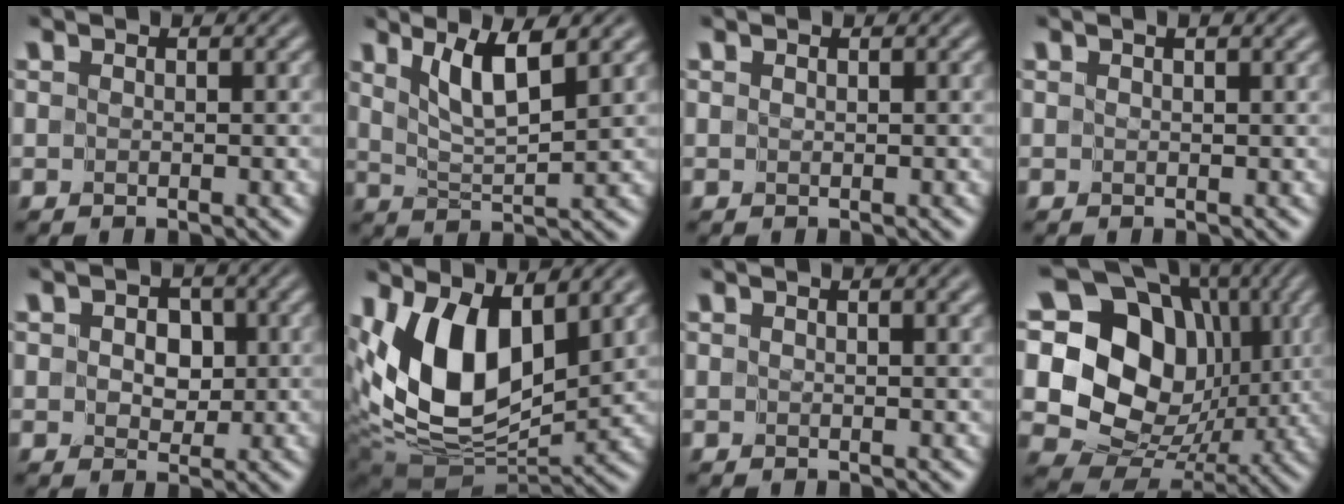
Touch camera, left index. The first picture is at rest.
{"total": 4.3, "force": [2.4, 0.8, 3.4], "torque": [-0.063, -0.008, 0.045]}
{"total": 0.0}
{"total": 1.7, "force": [1.0, 0.5, 1.2], "torque": [-0.011, 0.000, 0.008]}
{"total": 3.0, "force": [0.5, 2.2, 2.0], "torque": [-0.030, 0.004, 0.002]}
{"total": 12.2, "force": [3.8, 6.5, 9.5], "torque": [-0.180, -0.012, 0.068]}
{"total": 3.4, "force": [1.9, 1.2, 2.6], "torque": [-0.021, 0.008, 0.007]}
{"total": 15.7, "force": [3.3, 12.7, 8.7], "torque": [-0.140, 0.018, 0.055]}